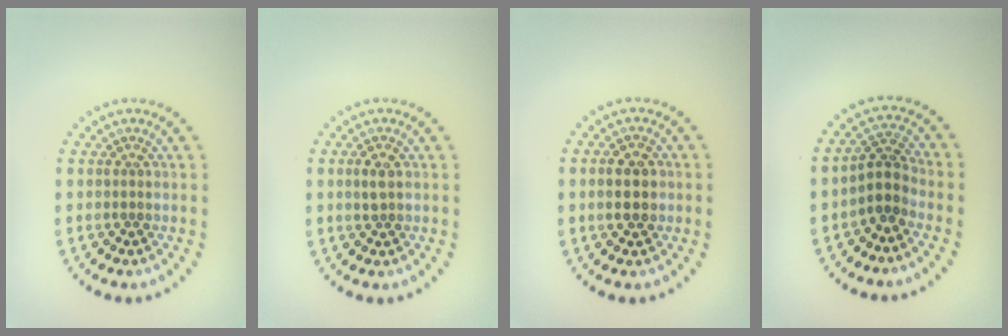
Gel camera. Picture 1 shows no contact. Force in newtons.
{"total": 1.3, "press": 1.3, "slide": 0.0}
{"total": 3.0, "press": 3.0, "slide": 0.1}
{"total": 2.6, "press": 2.1, "slide": 1.6}